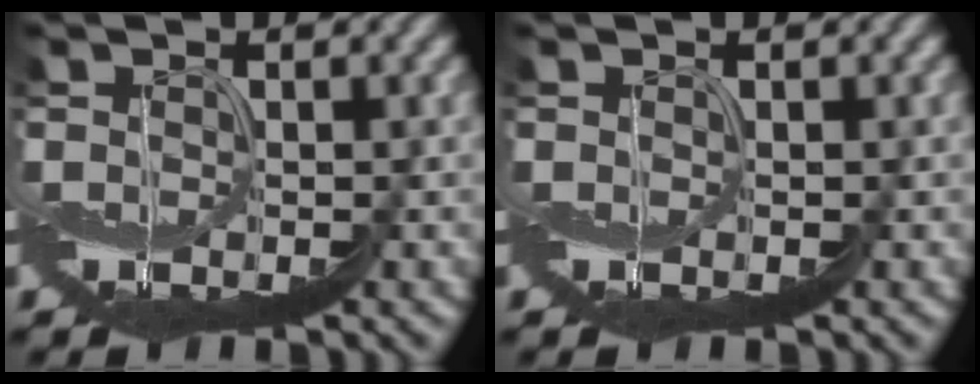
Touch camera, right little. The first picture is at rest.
{"total": 0.0}